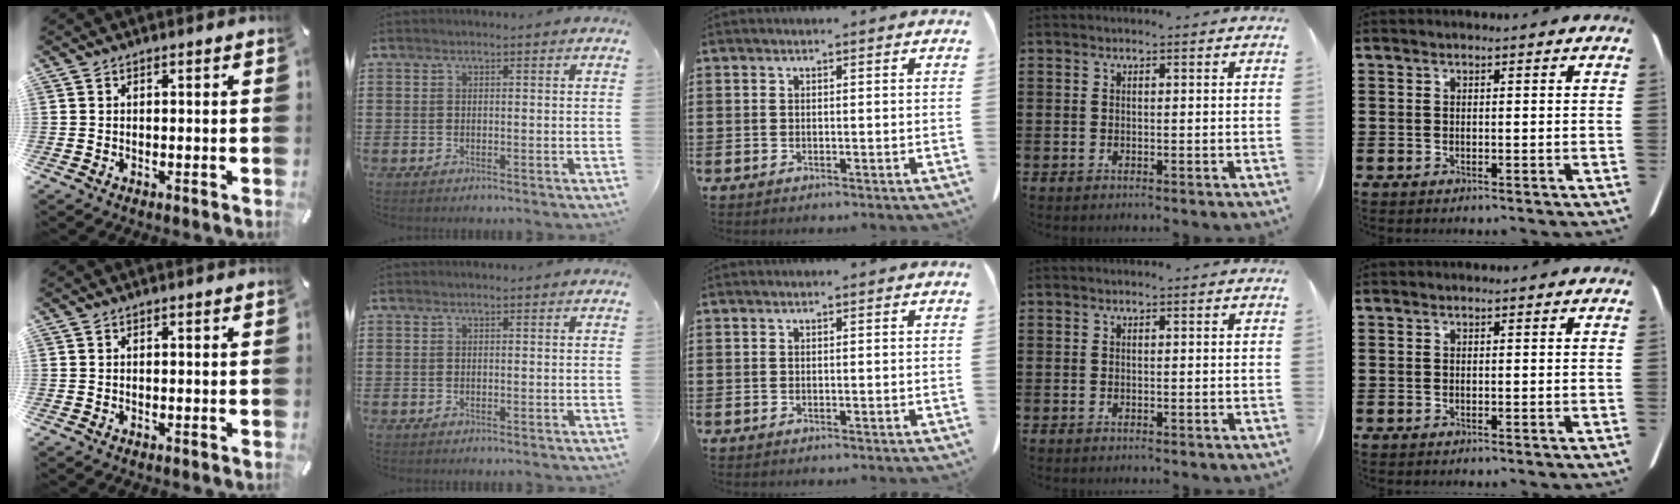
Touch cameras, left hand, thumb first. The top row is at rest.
{}